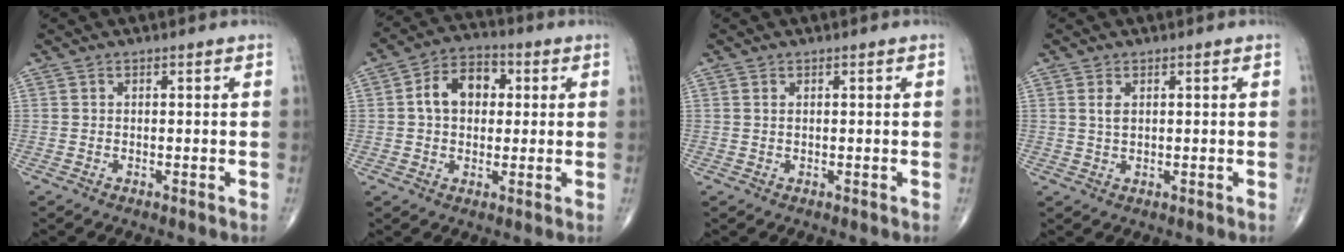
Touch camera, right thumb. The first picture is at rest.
{"total": 9.4, "force": [1.4, 6.7, 6.5], "torque": [-0.089, 0.020, 0.017]}
{"total": 0.7, "force": [0.3, 0.3, 0.5], "torque": [-0.012, 0.004, 0.007]}
{"total": 2.2, "force": [0.8, 1.1, 1.7], "torque": [-0.033, 0.000, 0.019]}